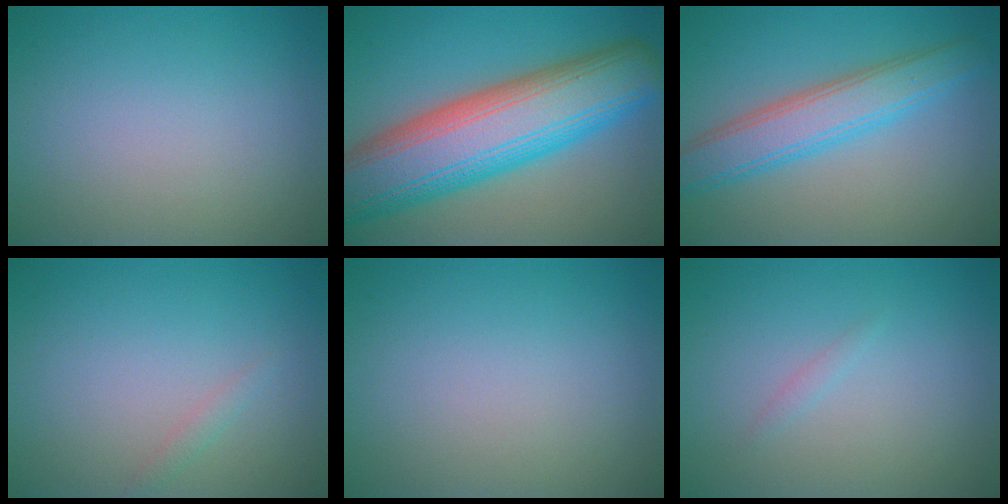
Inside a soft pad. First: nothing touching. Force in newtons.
{"total": 13.8, "press": 13.8, "slide": 0.4}
{"total": 5.2, "press": 5.2, "slide": 0.1}
{"total": 0.8, "press": 0.8, "slide": 0.0}
{"total": 0.0}
{"total": 0.6, "press": 0.6, "slide": 0.0}